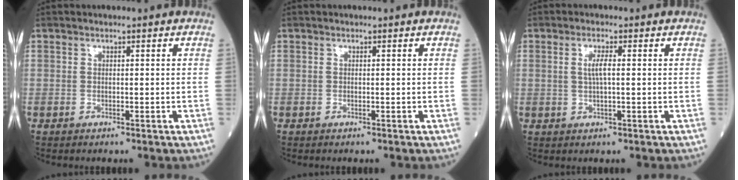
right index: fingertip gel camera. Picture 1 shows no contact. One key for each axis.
{"total": 0.0}
{"total": 2.6, "fx": 0.4, "fy": 0.2, "fz": 2.6, "tx": -0.053, "ty": 0.000, "tz": 0.008}